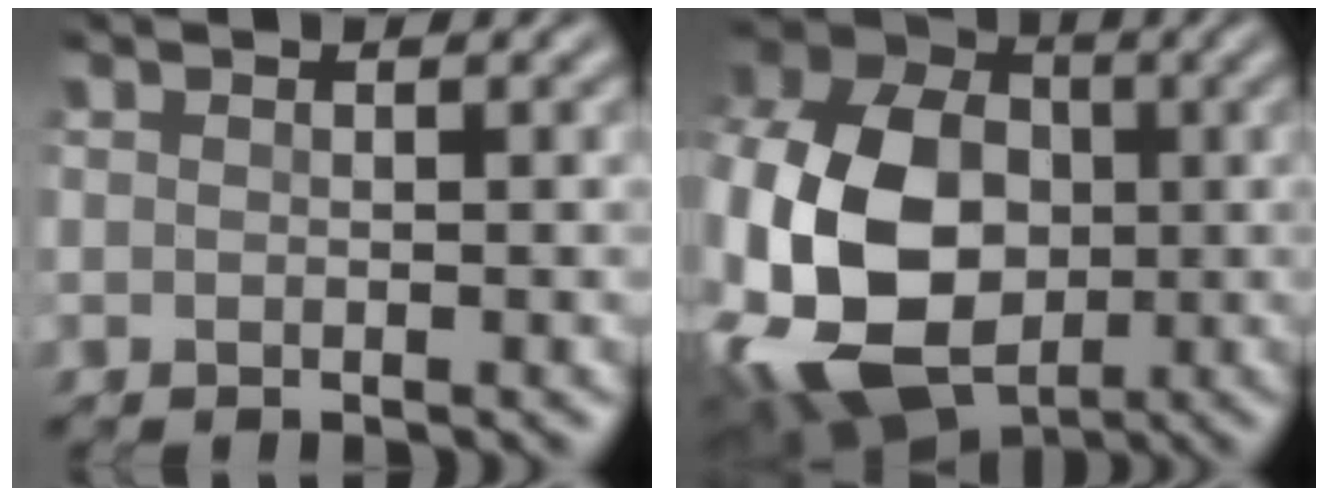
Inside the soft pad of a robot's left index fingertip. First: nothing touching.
{"total": 18.0, "force": [-3.0, 12.9, 12.1], "torque": [-0.280, -0.017, -0.049]}